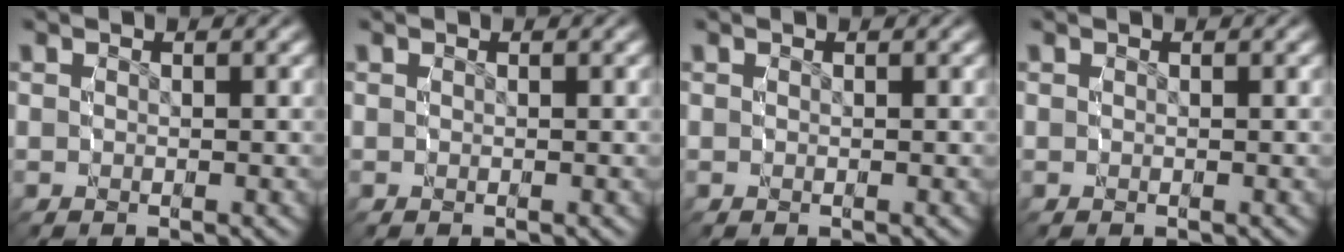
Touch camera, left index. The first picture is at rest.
{"total": 0.0}
{"total": 0.0}
{"total": 0.0}